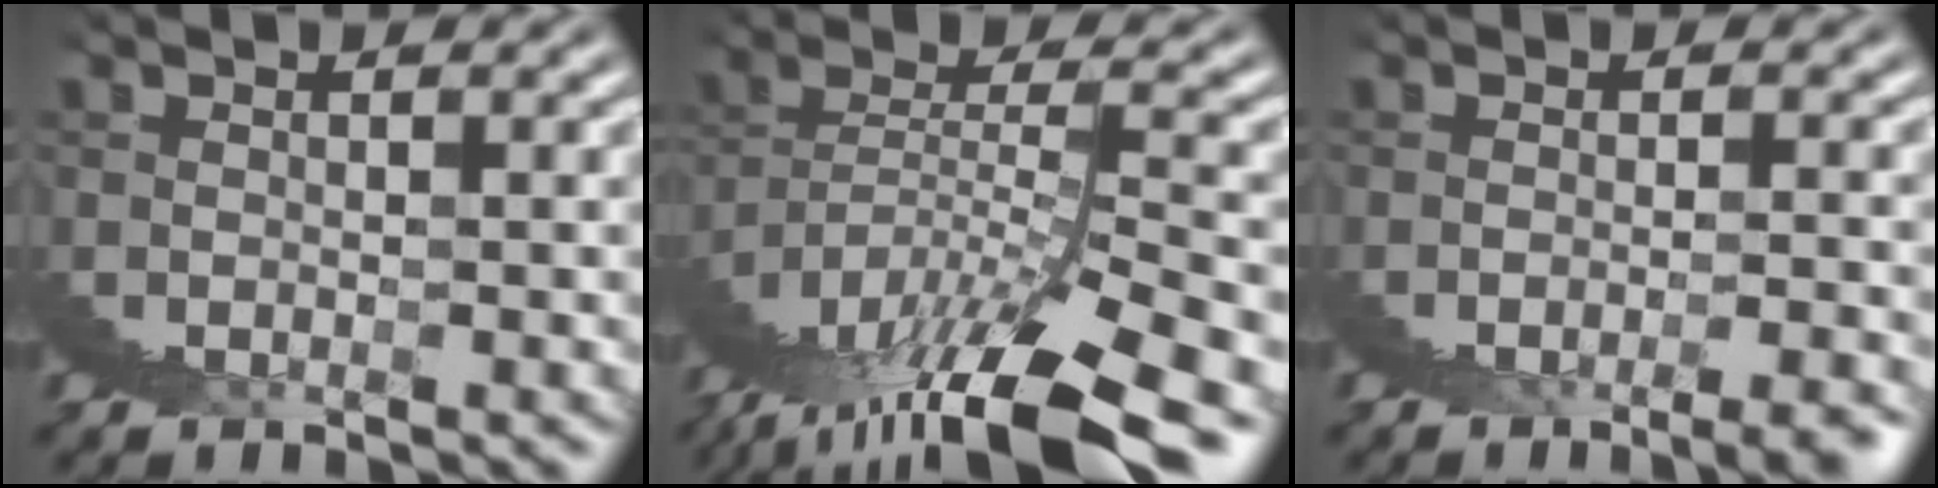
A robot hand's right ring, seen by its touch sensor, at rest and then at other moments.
{"total": 8.1, "force": [1.9, 3.1, 7.2], "torque": [-0.110, 0.028, 0.020]}
{"total": 1.6, "force": [-0.9, -1.2, 0.7], "torque": [0.009, 0.011, -0.016]}